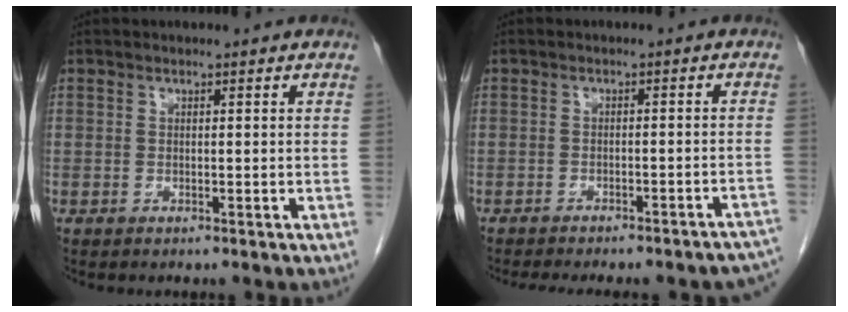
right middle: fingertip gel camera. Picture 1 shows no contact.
{"total": 16.8, "force": [-15.3, 2.9, 6.5], "torque": [-0.076, 0.002, -0.173]}